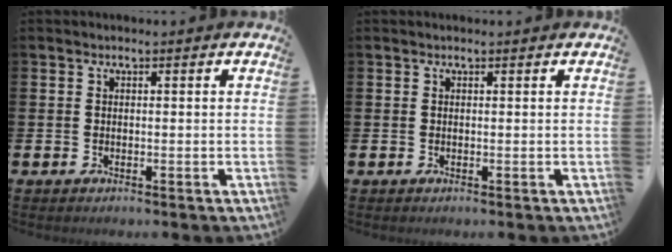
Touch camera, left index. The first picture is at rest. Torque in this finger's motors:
{"motor_torque": [0.93, -1.18, 0.02, -0.01]}